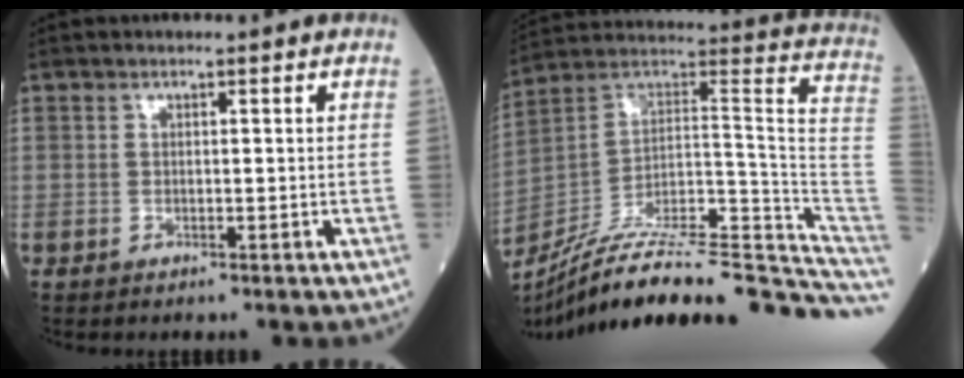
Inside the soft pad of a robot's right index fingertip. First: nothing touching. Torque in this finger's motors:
{"motor_torque": [-0.47, -1.67, -0.24, -0.03]}